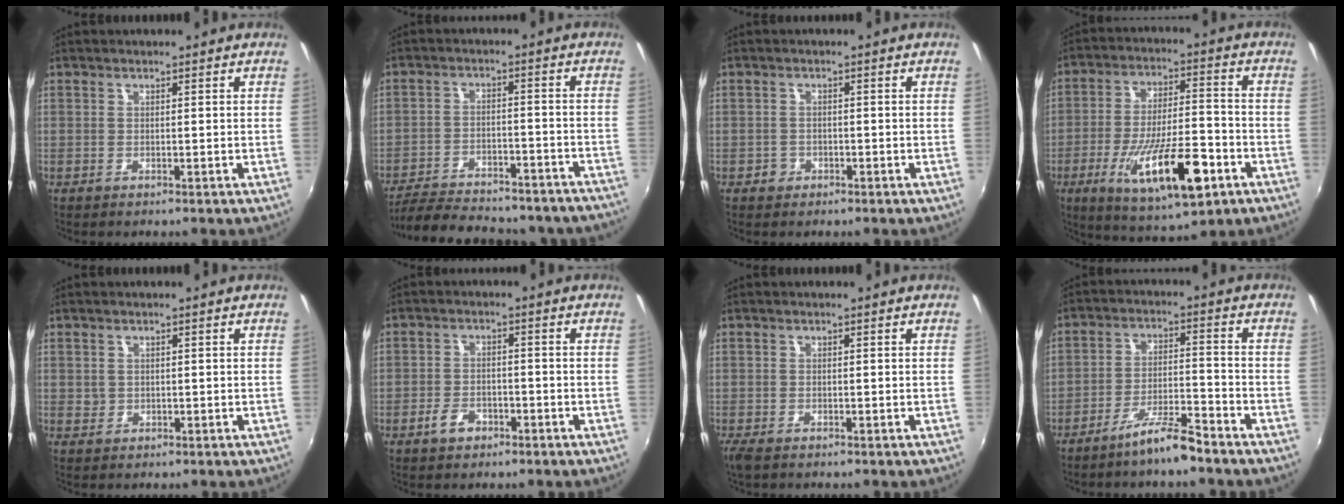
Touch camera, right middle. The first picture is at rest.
{"total": 23.3, "force": [-20.2, 7.1, 9.1], "torque": [-0.187, -0.002, -0.258]}
{"total": 1.9, "force": [-1.0, 1.6, 0.3], "torque": [-0.007, 0.001, -0.014]}
{"total": 17.5, "force": [-7.6, 5.6, 14.7], "torque": [-0.270, -0.020, -0.115]}
{"total": 0.8, "force": [0.0, 0.7, 0.1], "torque": [0.000, -0.001, -0.001]}
{"total": 4.0, "force": [-2.5, 2.4, 2.1], "torque": [-0.050, 0.002, -0.041]}
{"total": 2.4, "force": [-1.8, 0.7, 1.5], "torque": [-0.031, -0.013, -0.031]}
{"total": 7.1, "force": [-5.9, 0.5, 3.9], "torque": [-0.083, 0.003, -0.103]}